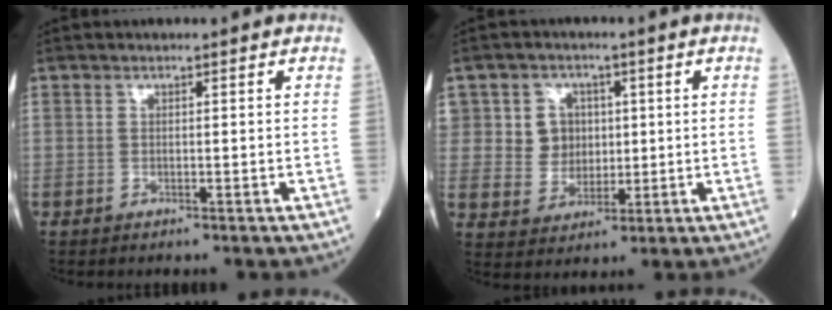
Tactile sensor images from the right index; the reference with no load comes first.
{"total": 6.2, "force": [1.5, 5.7, 1.8], "torque": [-0.029, 0.013, 0.032]}